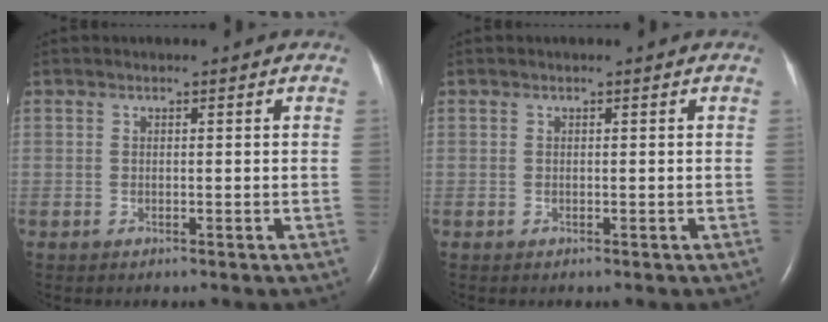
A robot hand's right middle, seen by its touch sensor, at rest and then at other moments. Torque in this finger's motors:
{"motor_torque": [0.03, -0.07, 0.00, 0.00]}